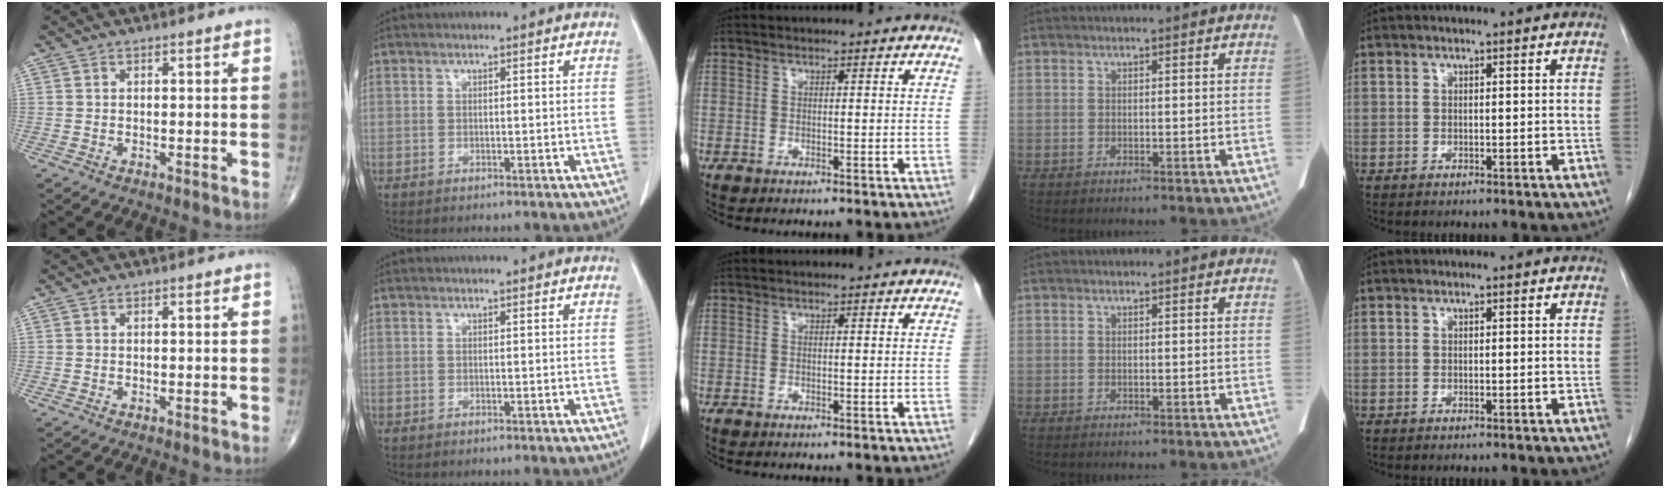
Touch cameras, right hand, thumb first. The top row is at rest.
{}